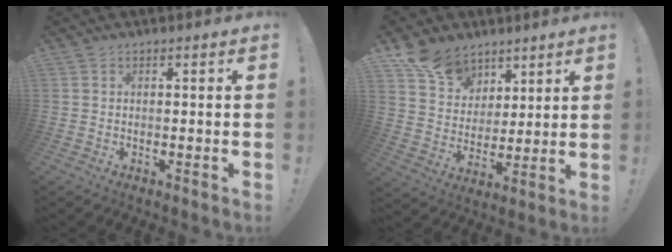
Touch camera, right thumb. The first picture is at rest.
{"total": 13.7, "force": [8.8, 9.8, 3.8], "torque": [-0.059, -0.050, 0.174]}